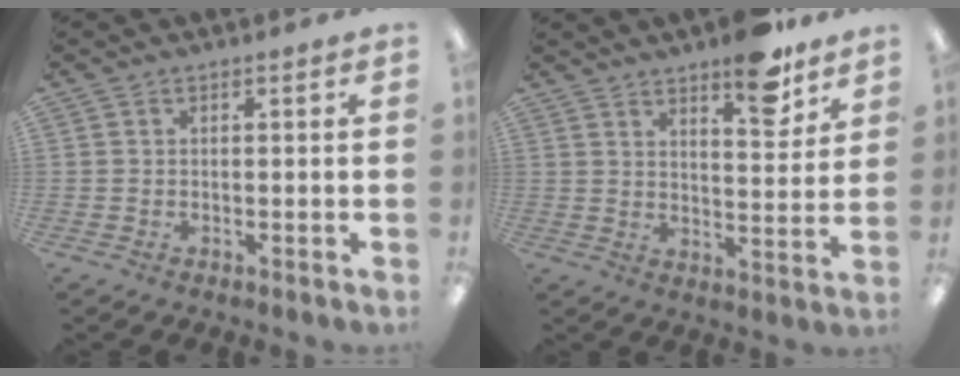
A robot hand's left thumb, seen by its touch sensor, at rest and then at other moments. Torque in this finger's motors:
{"motor_torque": [1.19, 0.60, 0.68, -0.62, 0.15]}